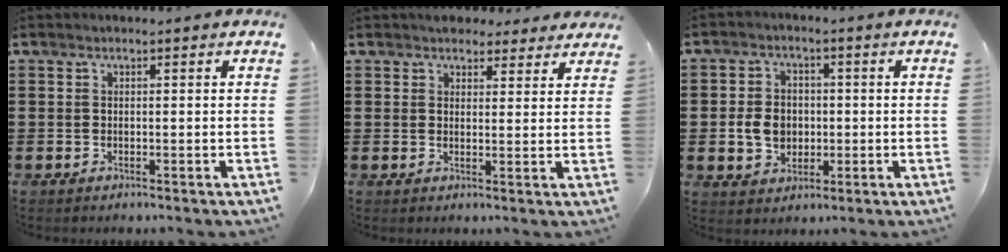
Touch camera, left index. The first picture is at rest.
{"total": 3.5, "force": [3.1, 1.4, 0.4], "torque": [-0.010, -0.002, 0.058]}
{"total": 5.8, "force": [-0.6, 4.6, 3.5], "torque": [-0.072, 0.006, -0.014]}